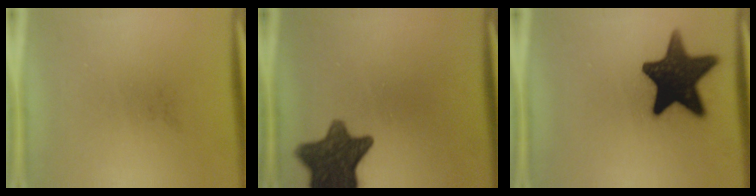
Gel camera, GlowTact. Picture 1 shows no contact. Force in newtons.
{"total": 11.4}
{"total": 16.9}